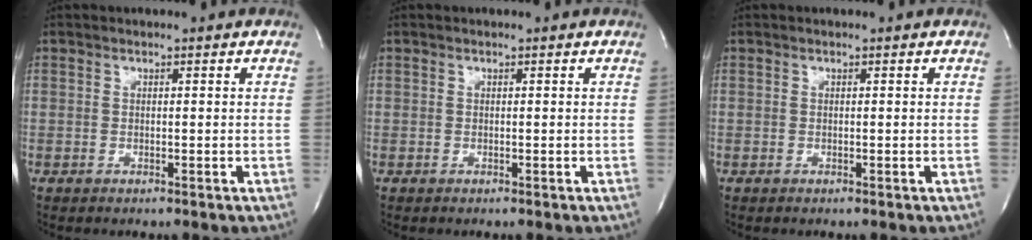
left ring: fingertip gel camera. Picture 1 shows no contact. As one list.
[{"total": 0.0}, {"total": 0.0}]